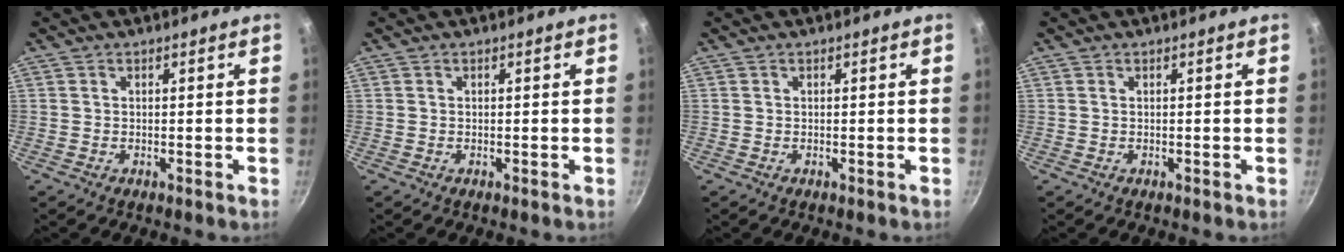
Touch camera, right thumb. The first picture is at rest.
{"total": 0.0}
{"total": 0.0}
{"total": 0.0}